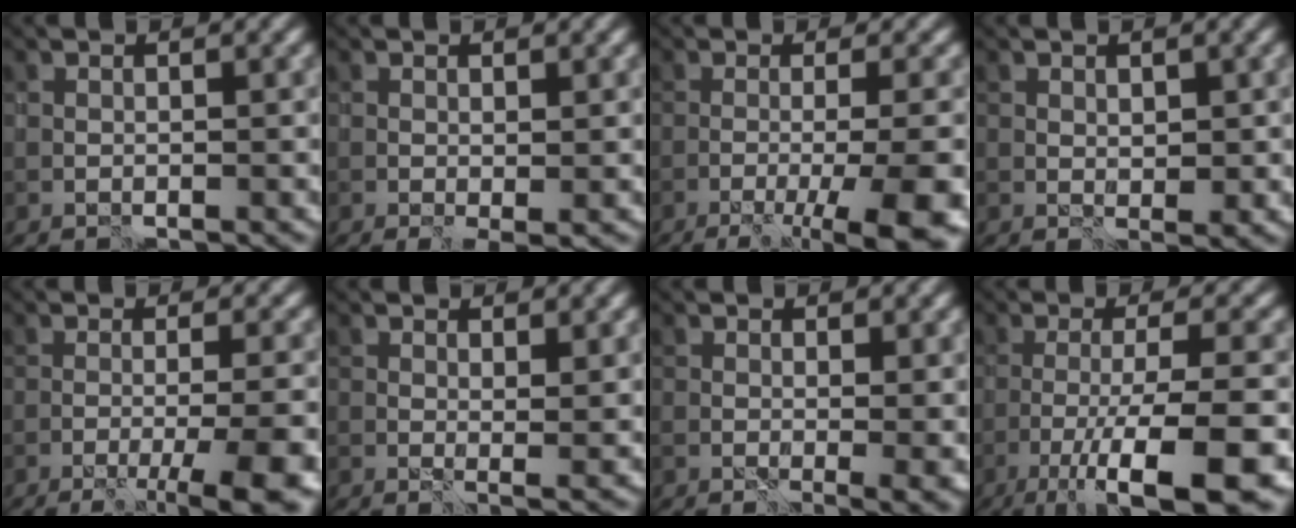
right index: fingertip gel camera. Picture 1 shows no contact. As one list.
[{"total": 1.2, "force": [0.1, 0.3, 1.2], "torque": [-0.021, -0.004, 0.001]}, {"total": 8.6, "force": [-4.3, 1.3, 7.4], "torque": [-0.090, -0.012, -0.061]}, {"total": 0.5, "force": [0.4, -0.1, 0.3], "torque": [0.001, -0.003, 0.010]}, {"total": 7.4, "force": [-4.1, 0.9, 6.1], "torque": [-0.071, -0.008, -0.059]}, {"total": 1.8, "force": [1.0, 0.1, 1.5], "torque": [-0.020, -0.004, 0.017]}, {"total": 3.0, "force": [0.1, 1.0, 2.8], "torque": [-0.034, -0.011, 0.004]}, {"total": 10.1, "force": [-5.2, 1.2, 8.6], "torque": [-0.121, 0.001, -0.089]}]